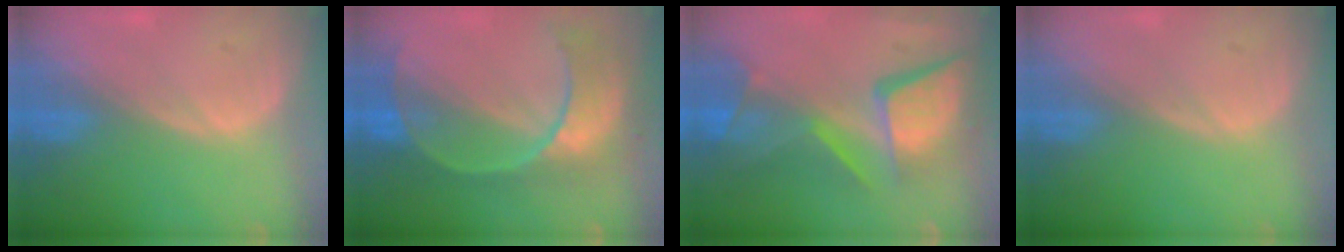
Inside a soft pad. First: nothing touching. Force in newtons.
{"total": 10.3, "press": 9.0, "slide": 5.0}
{"total": 13.1, "press": 10.8, "slide": 7.5}
{"total": 0.0}